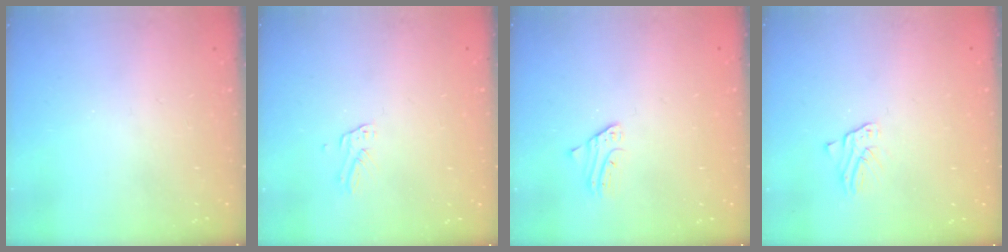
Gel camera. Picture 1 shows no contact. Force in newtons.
{"total": 2.7, "press": 2.7, "slide": 0.1}
{"total": 2.2, "press": 2.2, "slide": 0.2}
{"total": 1.2, "press": 1.2, "slide": 0.1}